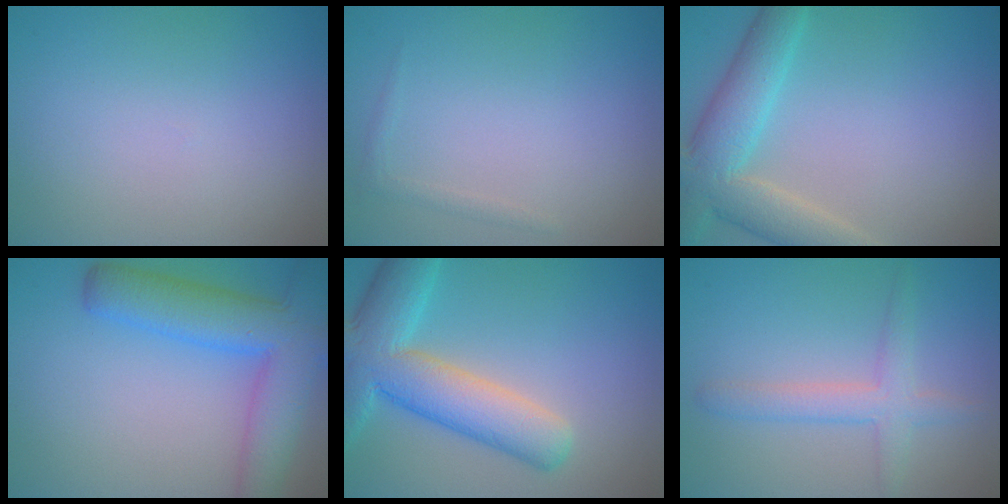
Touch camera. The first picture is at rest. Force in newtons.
{"total": 0.8, "press": 0.8, "slide": 0.1}
{"total": 6.6, "press": 6.5, "slide": 0.5}
{"total": 7.6, "press": 7.6, "slide": 0.4}
{"total": 8.5, "press": 8.5, "slide": 0.5}
{"total": 2.9, "press": 2.9, "slide": 0.2}